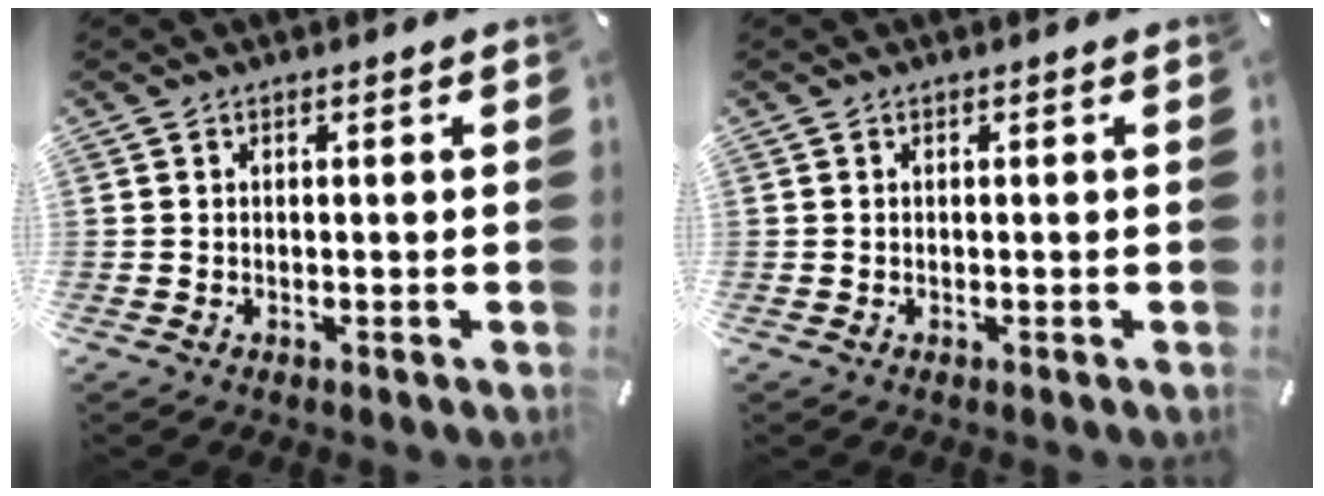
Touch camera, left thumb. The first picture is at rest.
{"total": 0.0}